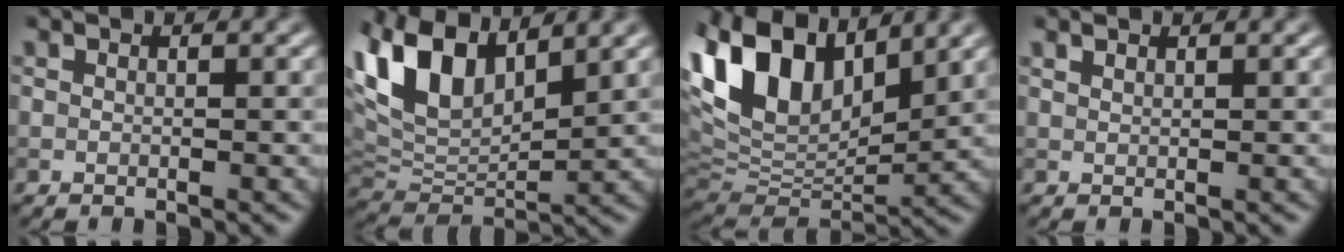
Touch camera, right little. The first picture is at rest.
{"total": 10.5, "force": [5.4, 5.3, 7.2], "torque": [-0.168, 0.016, 0.102]}
{"total": 13.4, "force": [6.6, 7.5, 8.9], "torque": [-0.206, 0.031, 0.121]}
{"total": 0.7, "force": [0.6, 0.1, 0.2], "torque": [-0.003, 0.002, 0.014]}